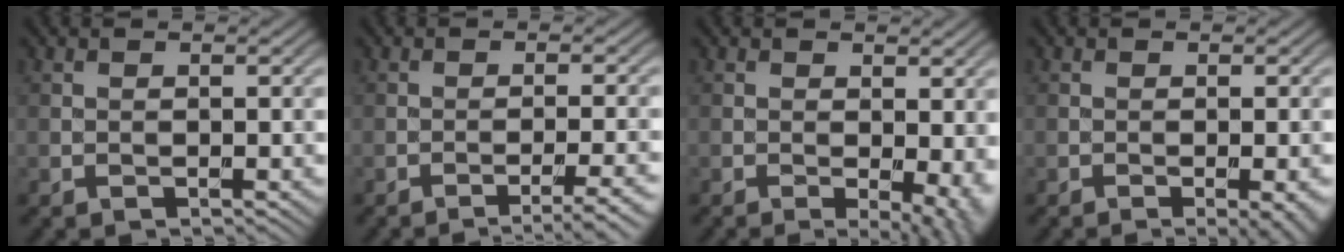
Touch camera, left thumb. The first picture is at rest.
{"total": 4.1, "force": [-2.4, 0.5, 3.3], "torque": [-0.053, 0.011, -0.043]}
{"total": 5.1, "force": [-0.6, 1.7, 4.8], "torque": [-0.063, -0.008, -0.003]}
{"total": 3.5, "force": [-1.5, 0.7, 3.1], "torque": [-0.037, 0.003, -0.021]}